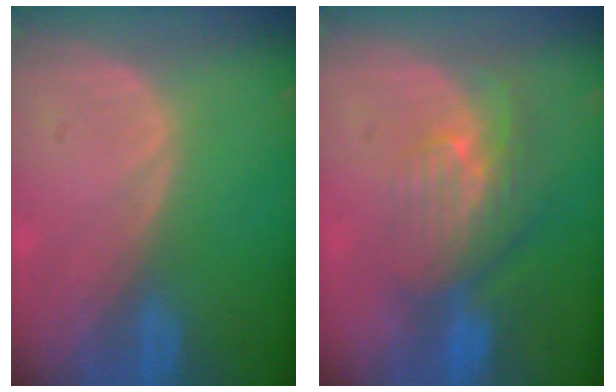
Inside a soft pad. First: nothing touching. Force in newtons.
{"total": 7.9, "press": 7.0, "slide": 3.5}